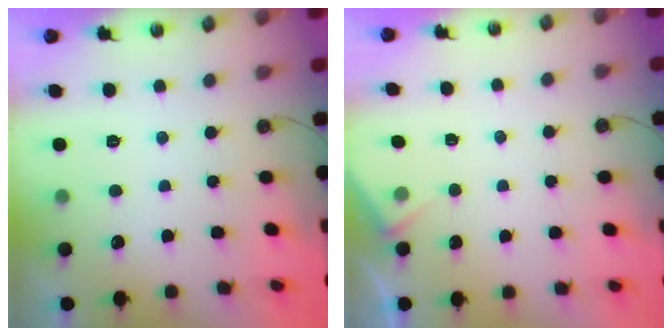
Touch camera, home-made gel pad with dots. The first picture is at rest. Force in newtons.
{"total": 3.5, "press": 3.5, "slide": 0.6}